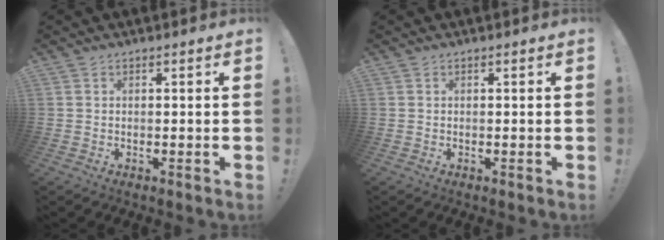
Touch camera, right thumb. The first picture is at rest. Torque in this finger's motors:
{"motor_torque": [0.00, 0.00, 0.00, 0.00, 0.00]}